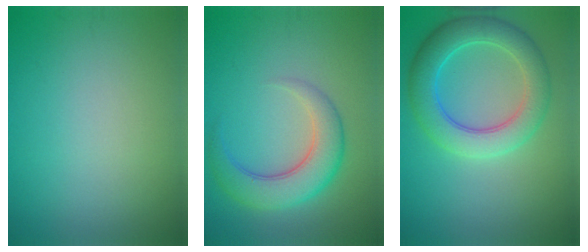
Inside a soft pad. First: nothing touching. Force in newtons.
{"total": 5.4, "press": 5.4, "slide": 0.1}
{"total": 6.0, "press": 6.0, "slide": 0.2}